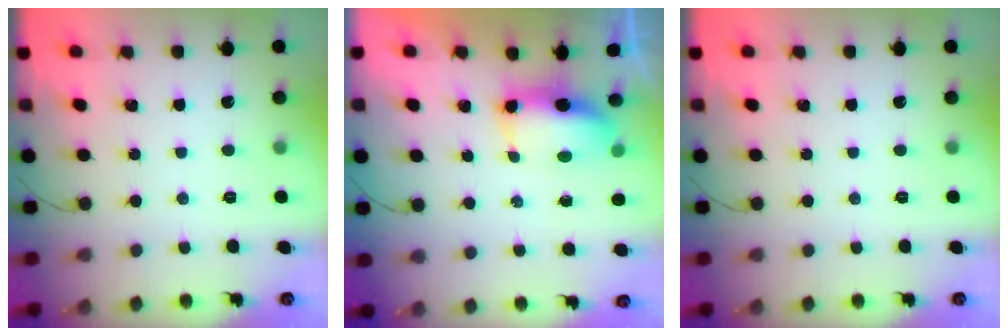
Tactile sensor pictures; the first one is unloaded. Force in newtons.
{"total": 7.1, "press": 7.0, "slide": 1.0}
{"total": 0.0}